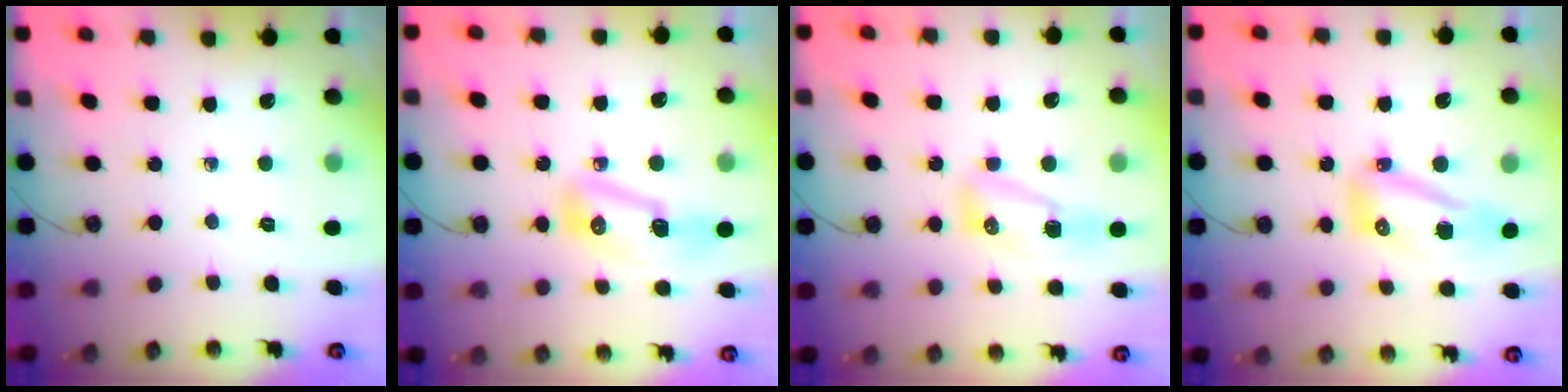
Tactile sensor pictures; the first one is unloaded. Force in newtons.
{"total": 10.5, "press": 10.4, "slide": 1.3}
{"total": 9.0, "press": 8.9, "slide": 1.8}
{"total": 10.3, "press": 10.2, "slide": 1.2}